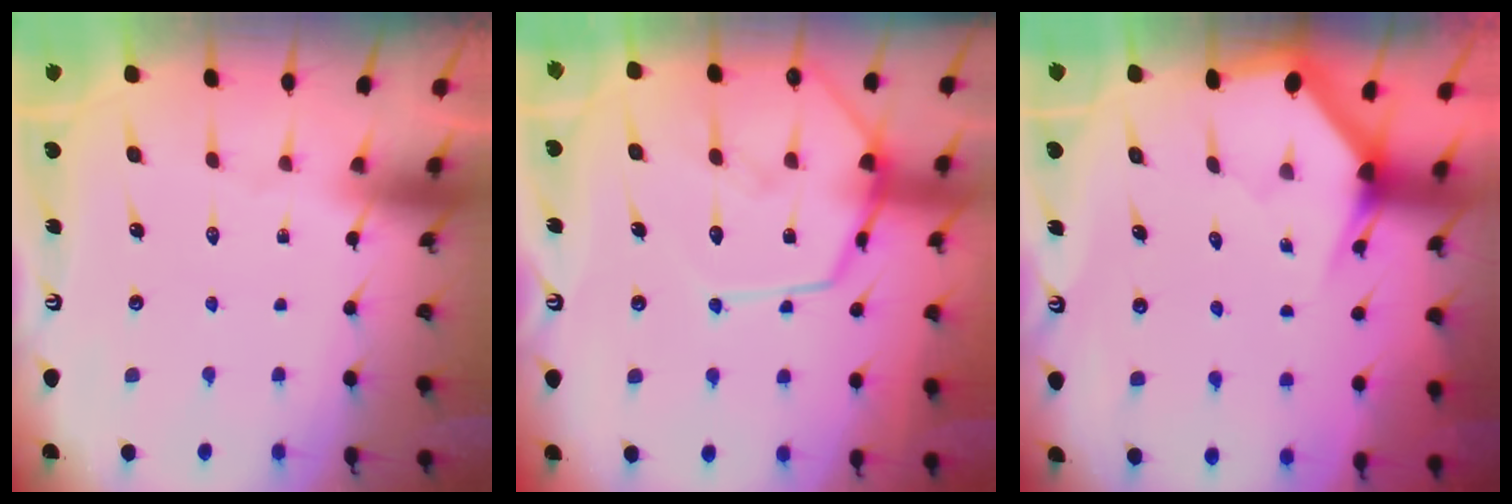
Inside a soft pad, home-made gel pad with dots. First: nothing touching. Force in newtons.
{"total": 13.7, "press": 13.7, "slide": 1.2}
{"total": 2.9, "press": 2.9, "slide": 0.0}